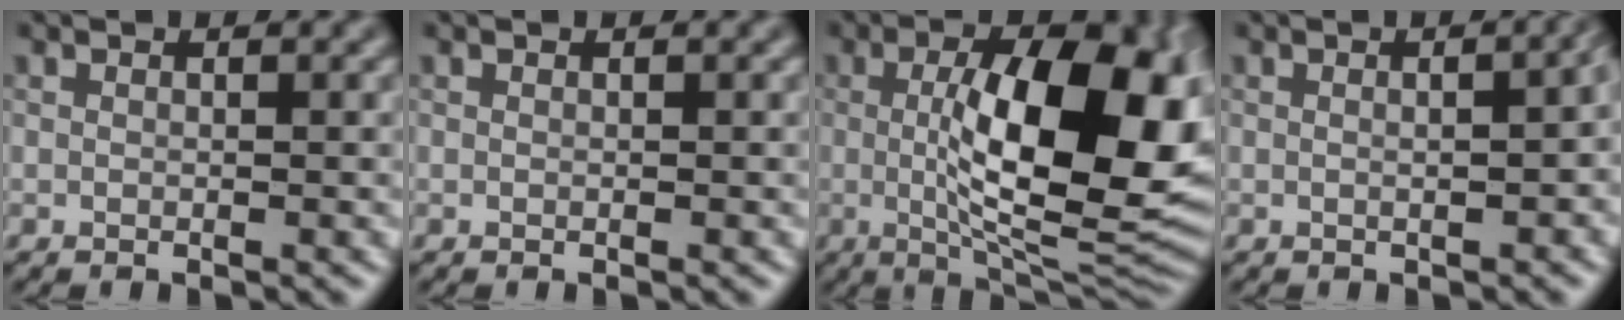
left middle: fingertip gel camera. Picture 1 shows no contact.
{"total": 0.0}
{"total": 13.9, "force": [0.5, 5.7, 12.7], "torque": [-0.181, -0.004, 0.011]}
{"total": 4.2, "force": [0.1, 1.6, 3.9], "torque": [-0.032, 0.008, 0.007]}